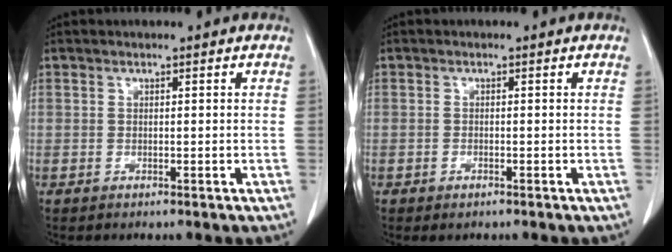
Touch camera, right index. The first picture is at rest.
{"total": 0.8, "force": [-0.5, 0.4, 0.5], "torque": [-0.014, -0.002, -0.001]}